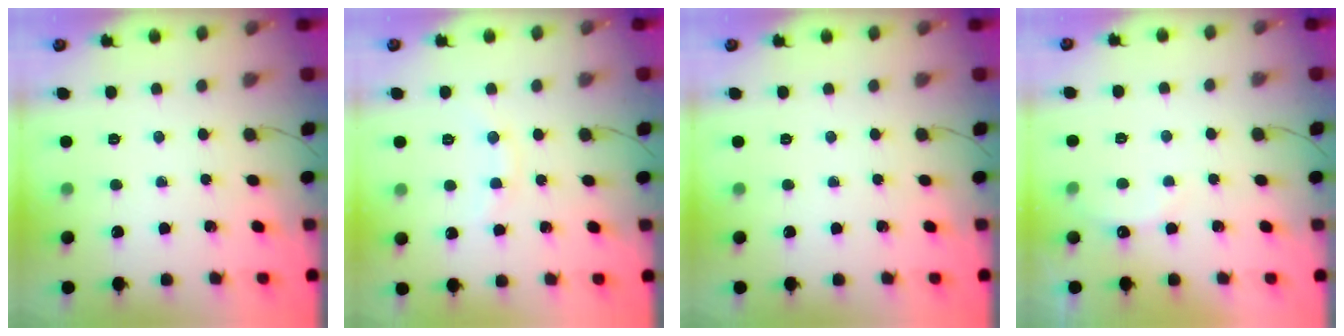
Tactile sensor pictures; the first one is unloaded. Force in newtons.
{"total": 4.7, "press": 4.5, "slide": 1.4}
{"total": 0.0}
{"total": 6.0, "press": 5.9, "slide": 1.1}